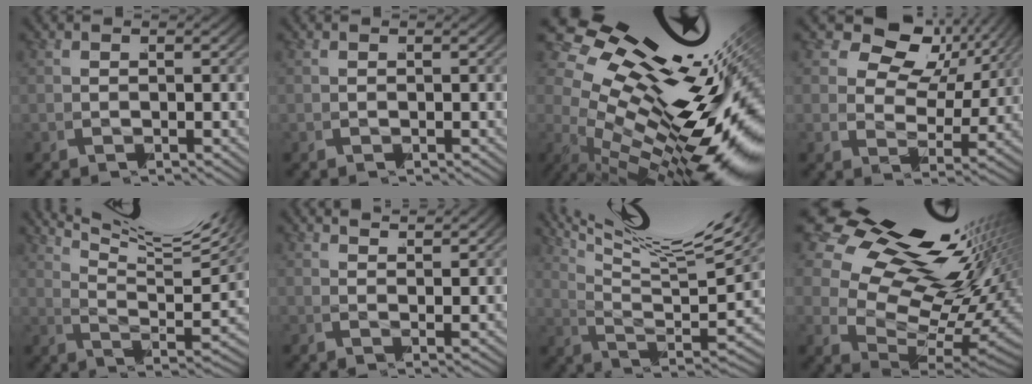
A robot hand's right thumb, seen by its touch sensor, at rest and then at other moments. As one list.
[{"total": 0.0}, {"total": 21.3, "force": [1.2, 11.5, 17.9], "torque": [-0.257, -0.011, 0.024]}, {"total": 6.7, "force": [4.0, 4.0, 3.7], "torque": [-0.059, 0.008, 0.051]}, {"total": 11.0, "force": [7.2, 3.9, 7.4], "torque": [-0.095, 0.025, 0.098]}, {"total": 2.2, "force": [2.2, -0.3, 0.3], "torque": [0.002, 0.005, 0.036]}, {"total": 9.8, "force": [5.6, 3.4, 7.3], "torque": [-0.118, 0.010, 0.083]}, {"total": 17.0, "force": [3.6, 10.6, 12.8], "torque": [-0.199, -0.006, 0.054]}]